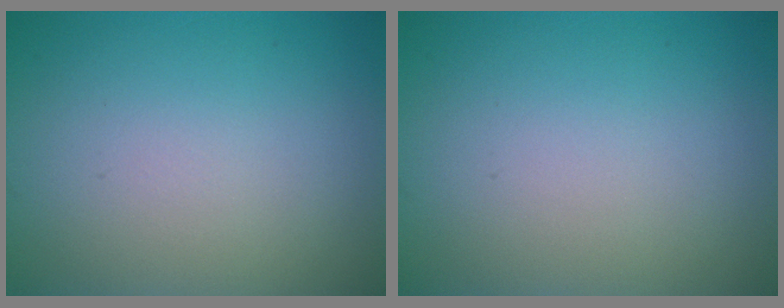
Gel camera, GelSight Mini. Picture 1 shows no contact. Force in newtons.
{"total": 0.0}